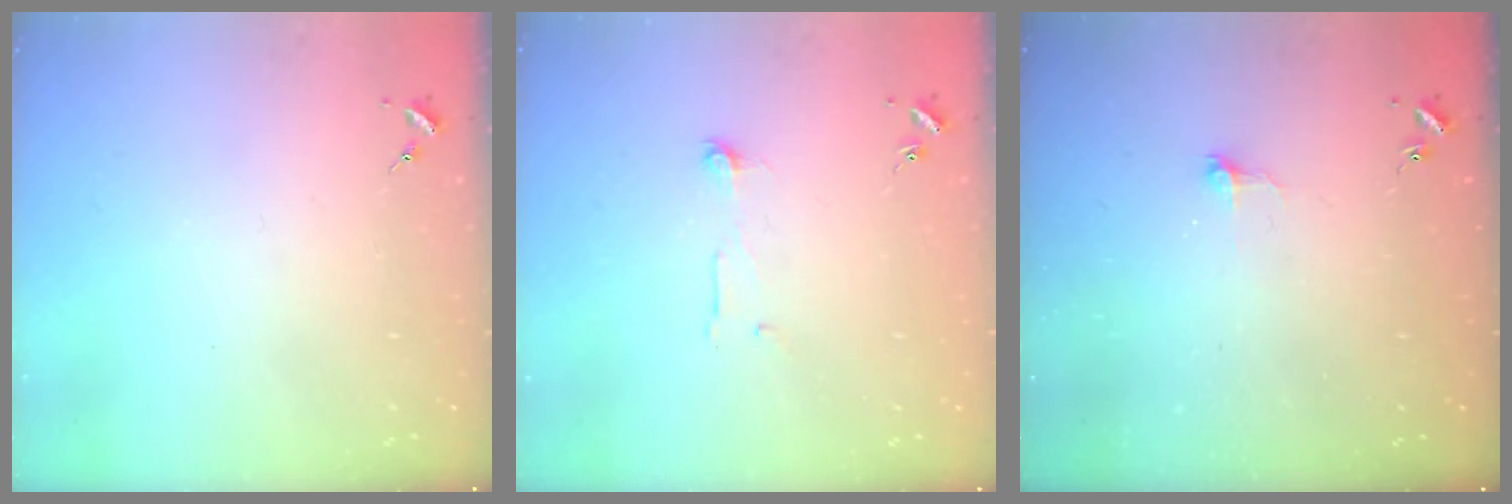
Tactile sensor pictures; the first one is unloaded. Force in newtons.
{"total": 4.9, "press": 4.9, "slide": 0.5}
{"total": 6.2, "press": 6.2, "slide": 0.6}